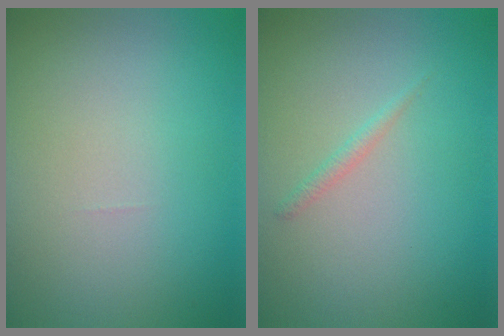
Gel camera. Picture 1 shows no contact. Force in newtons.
{"total": 0.7, "press": 0.7, "slide": 0.0}